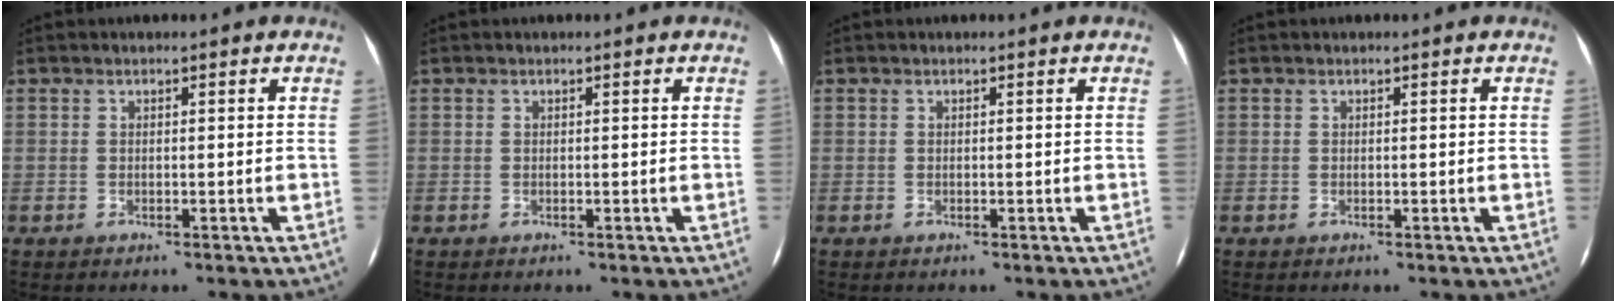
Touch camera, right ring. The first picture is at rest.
{"total": 0.0}
{"total": 0.0}
{"total": 0.0}